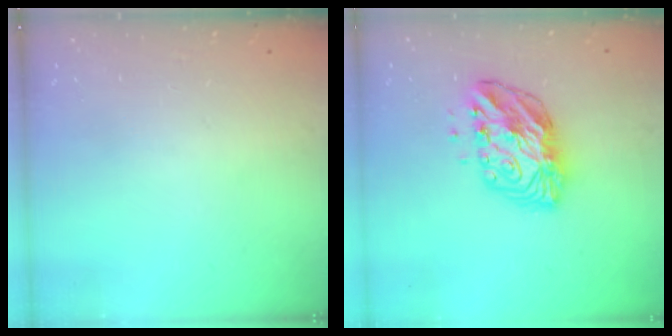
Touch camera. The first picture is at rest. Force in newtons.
{"total": 10.7, "press": 10.7, "slide": 1.2}